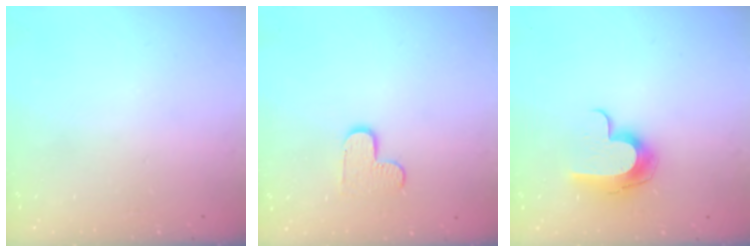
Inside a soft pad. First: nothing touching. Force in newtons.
{"total": 7.5, "press": 7.5, "slide": 0.4}
{"total": 10.4, "press": 10.3, "slide": 1.0}